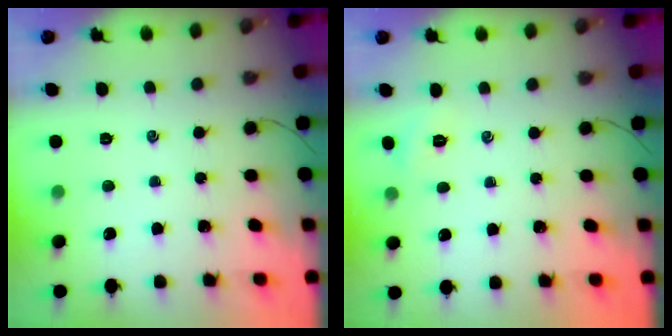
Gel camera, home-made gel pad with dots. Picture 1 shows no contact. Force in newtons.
{"total": 2.4, "press": 2.3, "slide": 0.7}